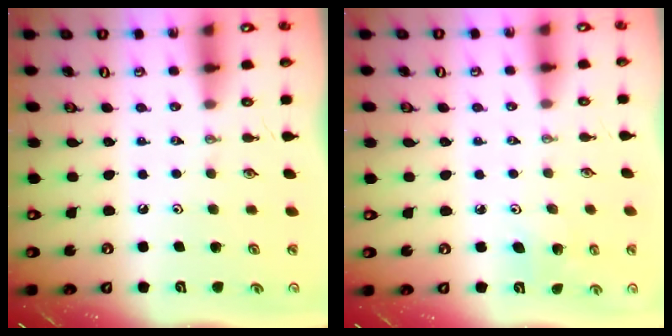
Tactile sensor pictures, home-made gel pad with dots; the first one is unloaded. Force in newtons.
{"total": 4.7, "press": 4.7, "slide": 0.2}